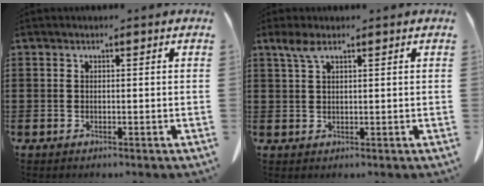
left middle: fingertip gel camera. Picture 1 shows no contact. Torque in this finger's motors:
{"motor_torque": [0.07, -0.03, 0.05, 0.04]}